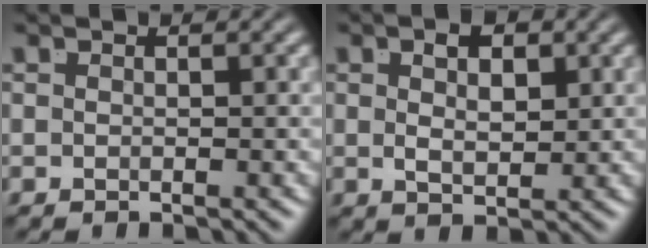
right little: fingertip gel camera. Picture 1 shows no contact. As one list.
[{"total": 2.5, "force": [0.8, 0.8, 2.2], "torque": [-0.029, -0.013, 0.023]}]